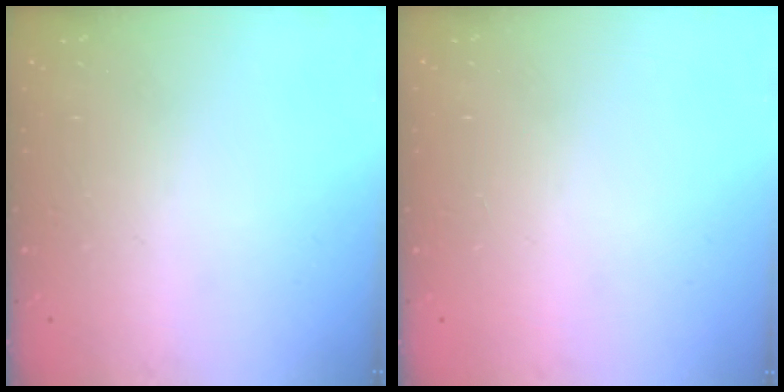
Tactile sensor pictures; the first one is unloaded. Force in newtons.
{"total": 0.9, "press": 0.9, "slide": 0.0}